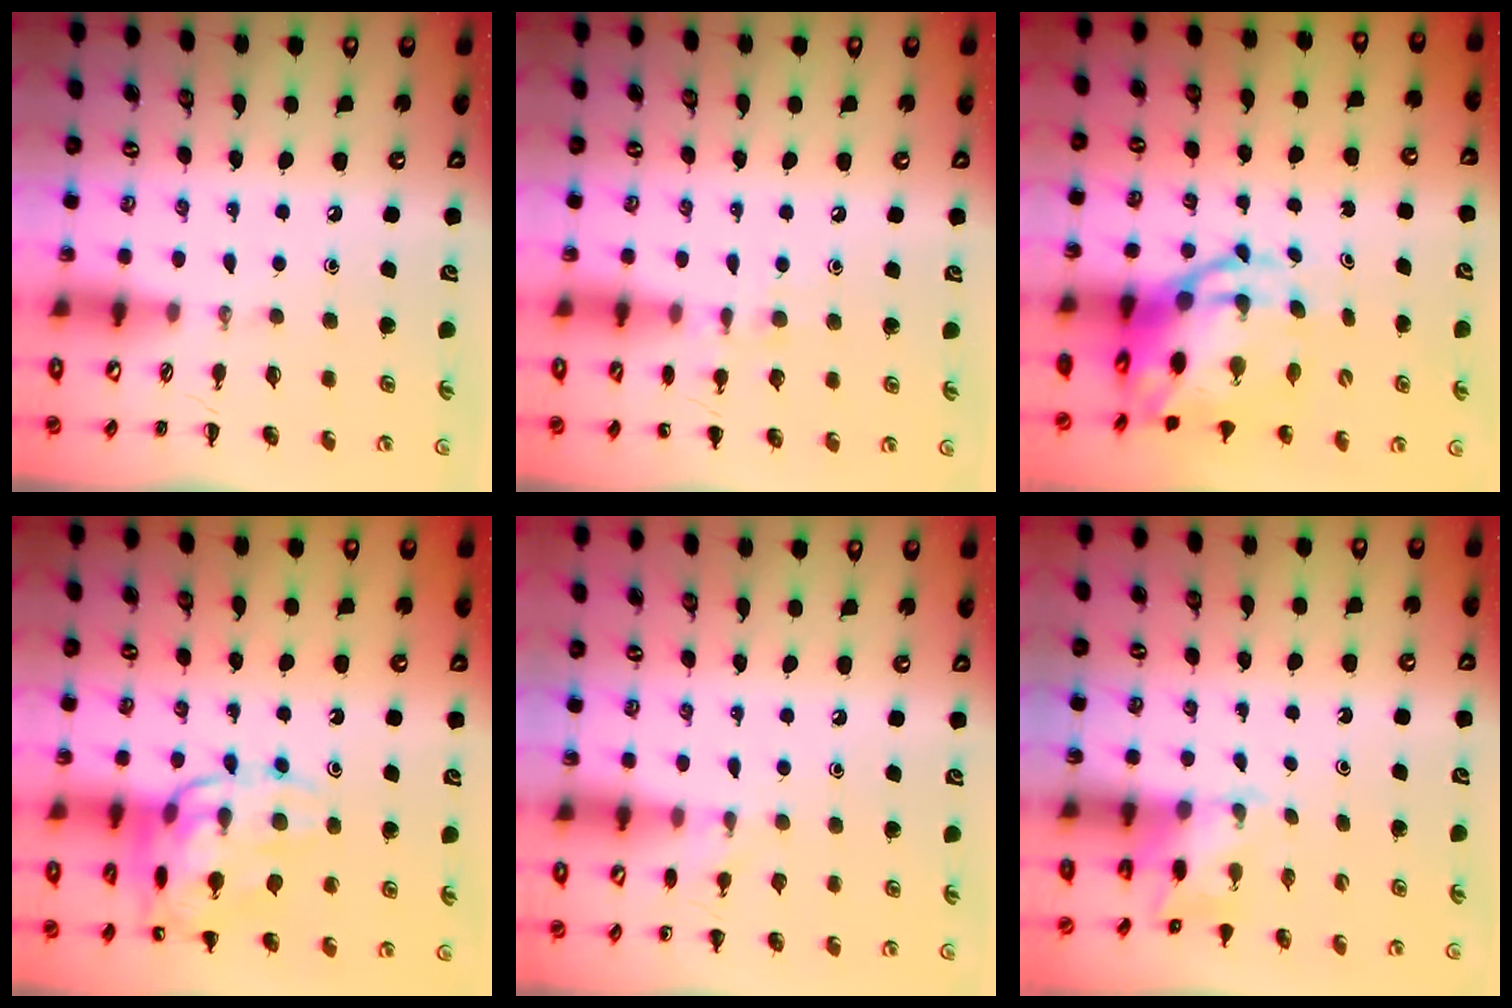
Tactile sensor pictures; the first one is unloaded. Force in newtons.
{"total": 6.7, "press": 6.5, "slide": 1.7}
{"total": 8.8, "press": 8.5, "slide": 2.1}
{"total": 16.2, "press": 16.2, "slide": 1.6}
{"total": 6.0, "press": 5.7, "slide": 1.8}
{"total": 2.1, "press": 2.0, "slide": 0.6}